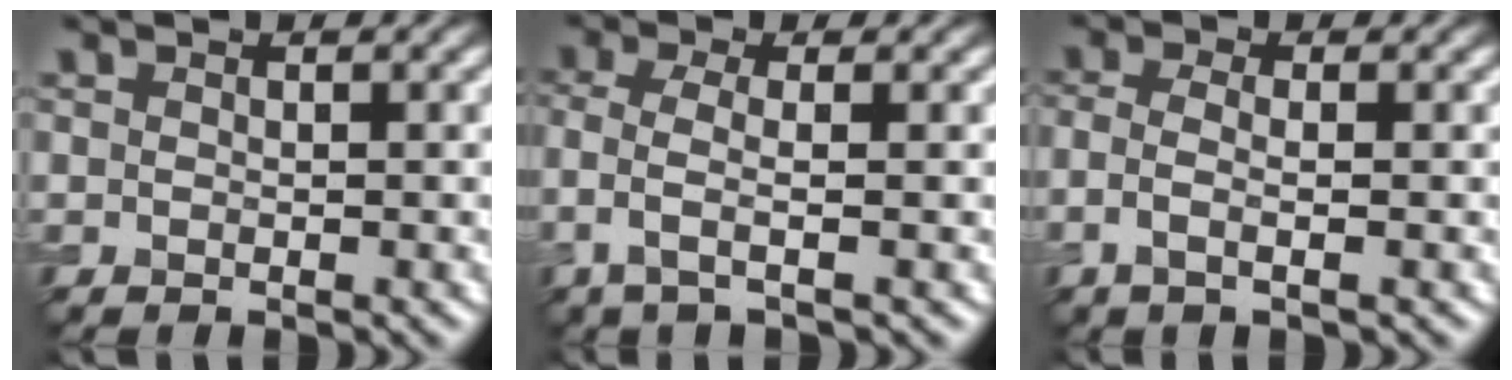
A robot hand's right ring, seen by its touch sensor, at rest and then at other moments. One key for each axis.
{"total": 2.8, "fx": -0.7, "fy": 0.7, "fz": 2.6, "tx": -0.060, "ty": -0.003, "tz": -0.021}
{"total": 2.3, "fx": -0.5, "fy": 0.8, "fz": 2.1, "tx": -0.052, "ty": -0.006, "tz": -0.010}